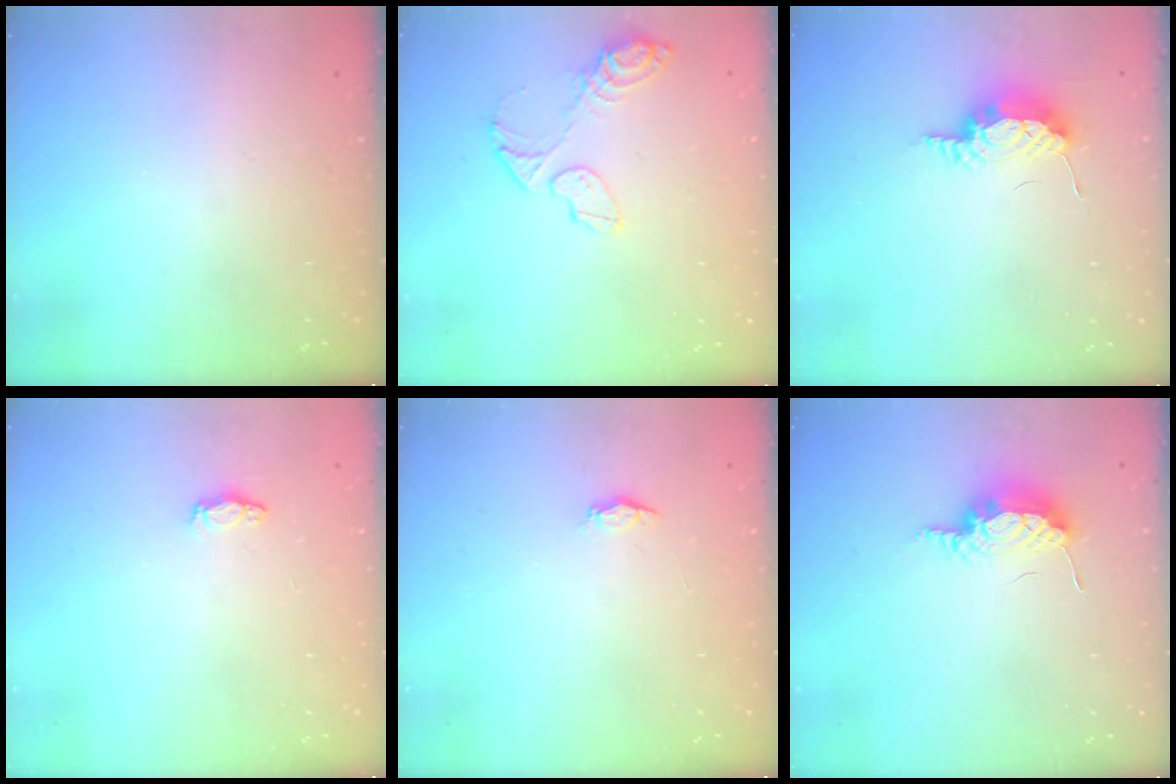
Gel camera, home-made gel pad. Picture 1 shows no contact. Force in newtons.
{"total": 9.5, "press": 9.3, "slide": 1.9}
{"total": 10.8, "press": 8.9, "slide": 6.2}
{"total": 3.0, "press": 2.9, "slide": 0.4}
{"total": 2.2, "press": 2.1, "slide": 0.3}
{"total": 7.6, "press": 7.5, "slide": 1.4}